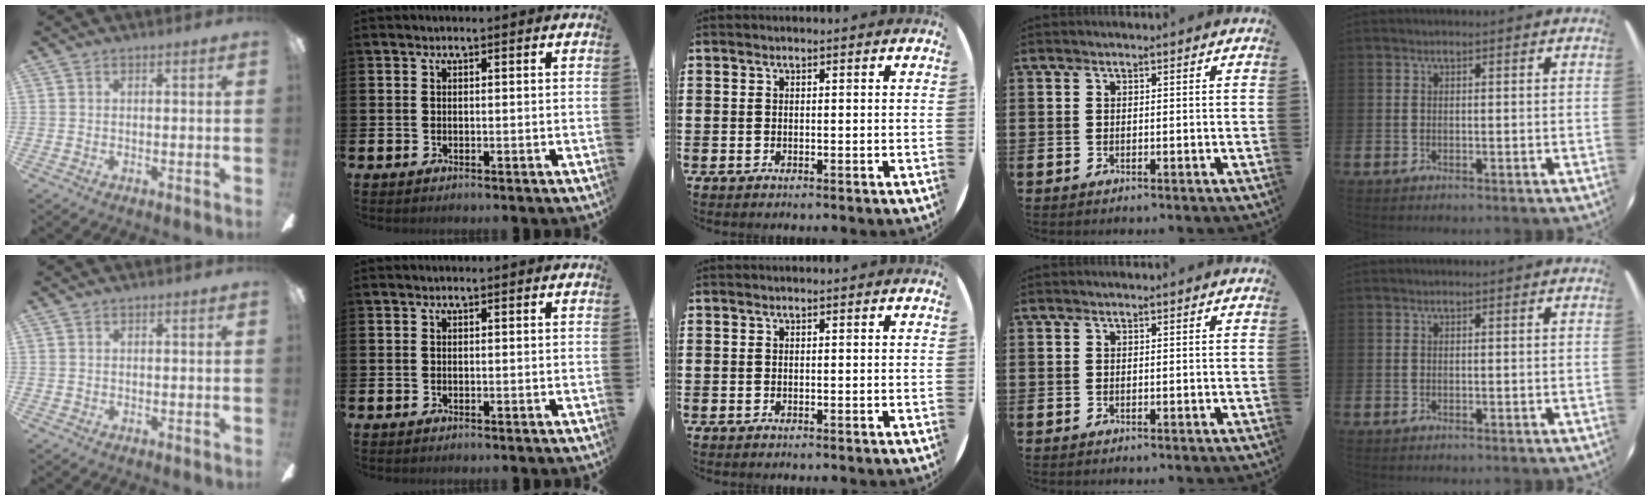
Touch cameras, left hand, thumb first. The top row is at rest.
{}